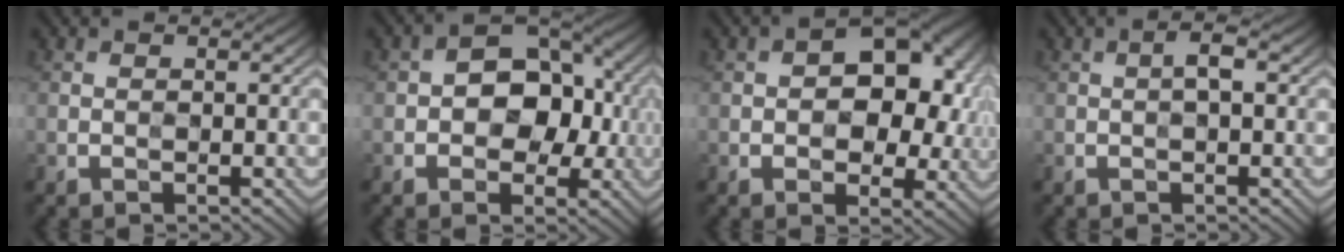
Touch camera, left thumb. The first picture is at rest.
{"total": 8.1, "force": [-0.4, 5.7, 5.7], "torque": [-0.066, 0.008, -0.020]}
{"total": 11.5, "force": [1.1, 7.3, 8.9], "torque": [-0.109, 0.009, 0.011]}
{"total": 1.5, "force": [0.2, 0.4, 1.4], "torque": [-0.027, 0.007, 0.000]}